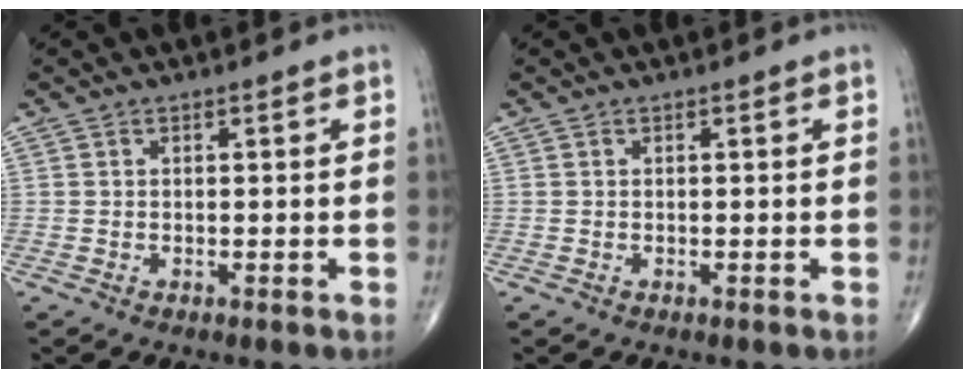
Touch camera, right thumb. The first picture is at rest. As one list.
[{"total": 0.0}]